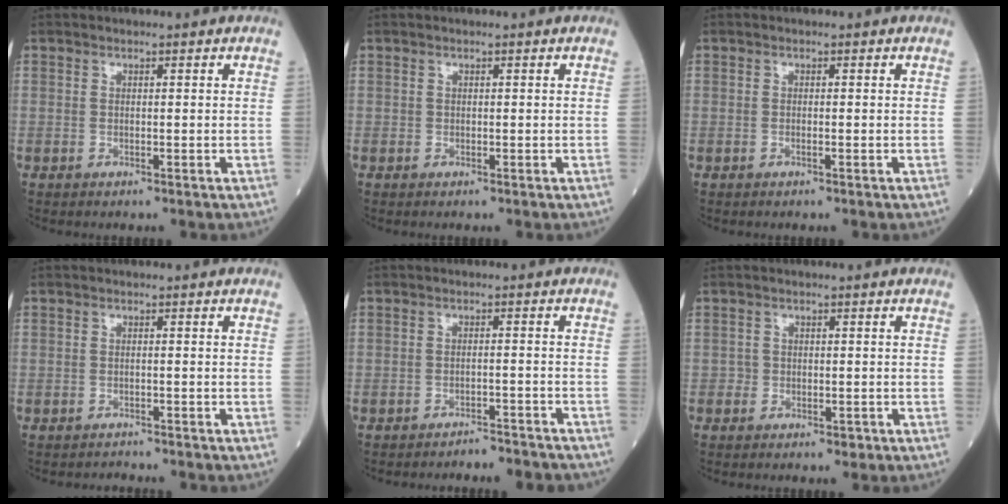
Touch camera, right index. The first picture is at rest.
{"total": 0.0}
{"total": 0.0}
{"total": 1.1, "force": [-1.0, 0.0, -0.4], "torque": [0.005, -0.007, -0.017]}
{"total": 5.6, "force": [-5.4, 0.8, 1.2], "torque": [-0.008, -0.004, -0.069]}
{"total": 1.4, "force": [-0.6, 1.2, 0.4], "torque": [0.000, 0.004, -0.009]}